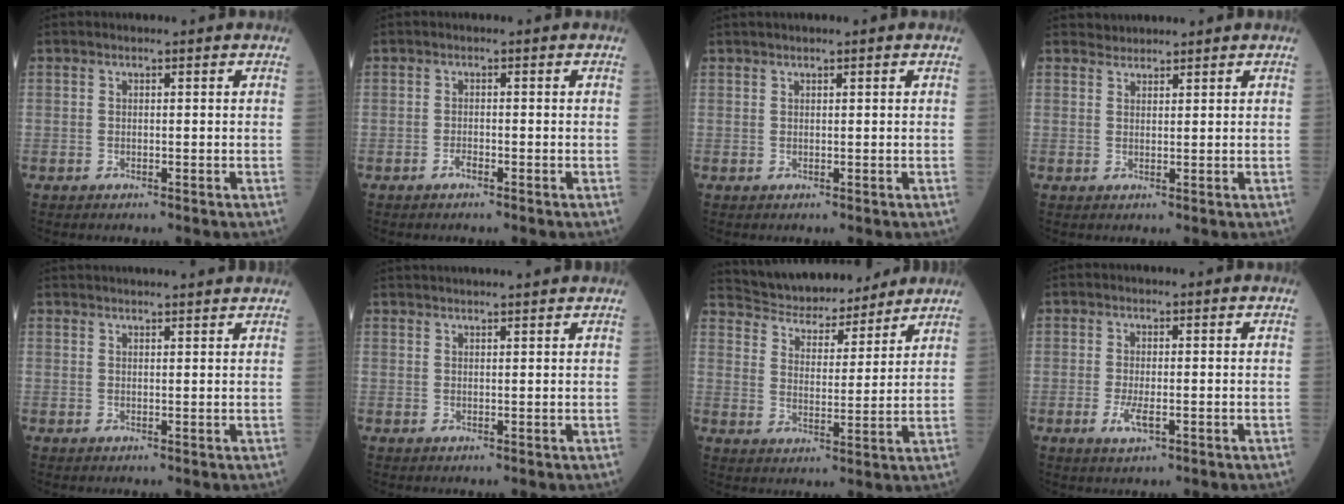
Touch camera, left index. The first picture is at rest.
{"total": 0.9, "force": [-0.7, 0.2, 0.5], "torque": [-0.008, 0.002, -0.014]}
{"total": 1.0, "force": [0.8, 0.0, 0.7], "torque": [-0.010, 0.019, 0.016]}
{"total": 1.6, "force": [1.5, 0.3, -0.4], "torque": [0.000, 0.012, 0.030]}
{"total": 9.1, "force": [8.6, 0.3, 3.0], "torque": [-0.040, 0.031, 0.104]}
{"total": 8.2, "force": [7.7, -0.3, 2.9], "torque": [-0.042, 0.032, 0.098]}
{"total": 14.7, "force": [13.7, 3.7, 3.9], "torque": [-0.058, 0.016, 0.211]}
{"total": 2.5, "force": [-0.8, 0.7, 2.2], "torque": [-0.046, -0.005, -0.015]}